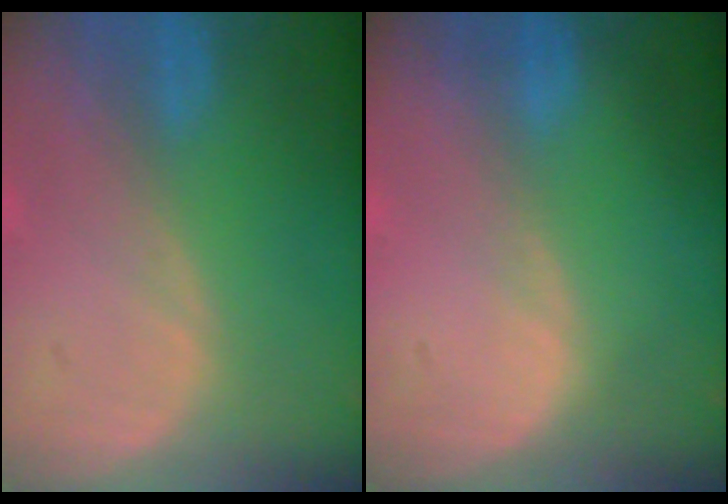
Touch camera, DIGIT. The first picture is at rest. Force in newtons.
{"total": 0.5, "press": 0.3, "slide": 0.4}